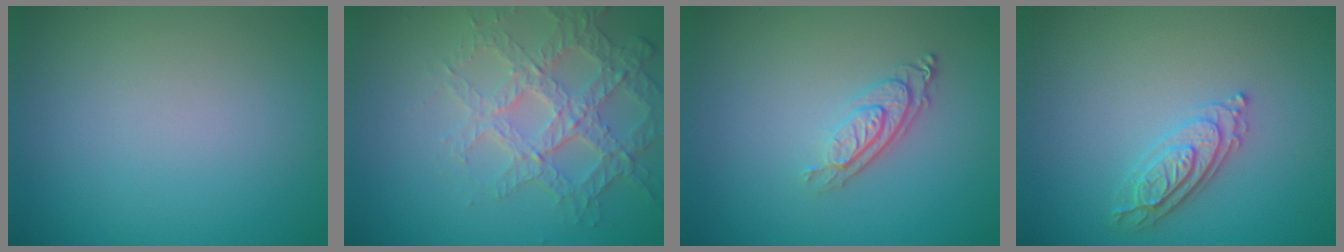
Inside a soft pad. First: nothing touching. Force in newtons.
{"total": 4.0, "press": 3.9, "slide": 1.0}
{"total": 2.9, "press": 2.0, "slide": 2.0}
{"total": 2.9, "press": 2.7, "slide": 1.0}